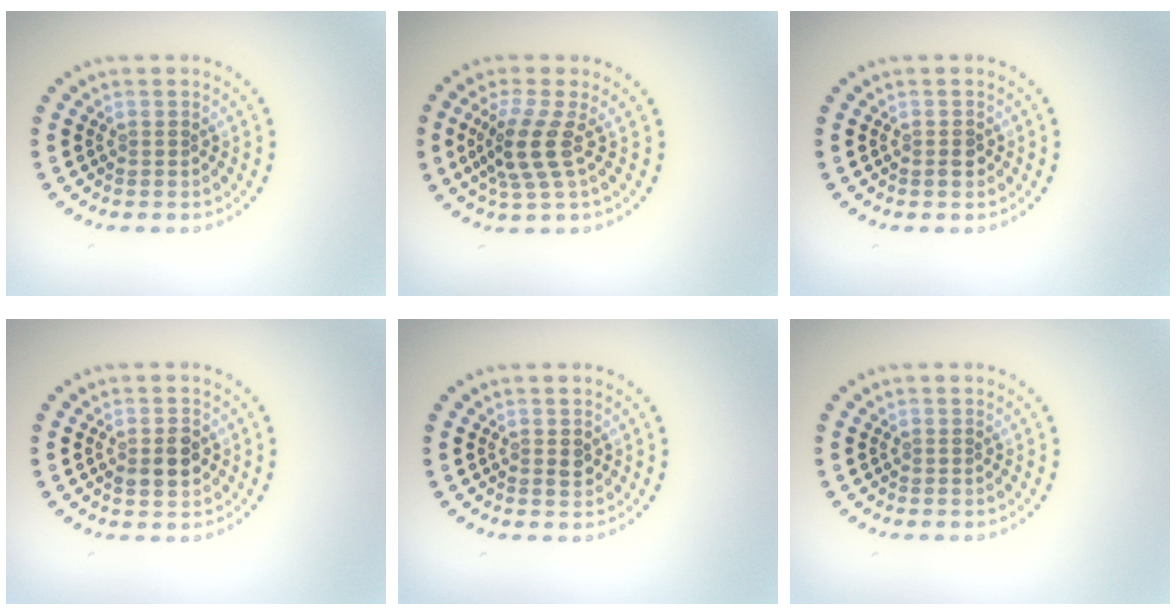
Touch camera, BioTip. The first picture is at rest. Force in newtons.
{"total": 3.6, "press": 2.7, "slide": 2.3}
{"total": 1.2, "press": 1.1, "slide": 0.4}
{"total": 2.3, "press": 2.3, "slide": 0.2}
{"total": 1.2, "press": 1.2, "slide": 0.1}
{"total": 0.0}